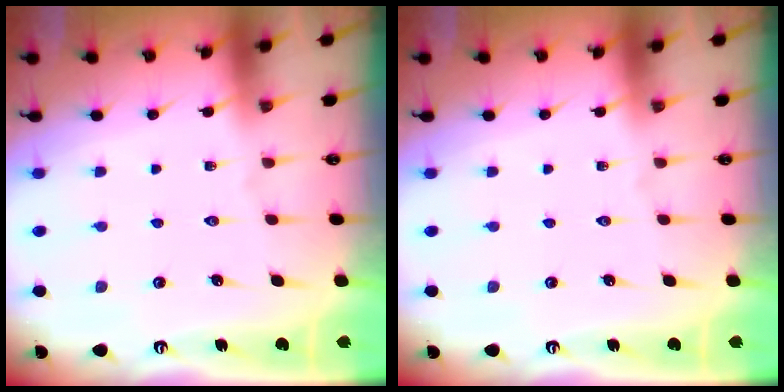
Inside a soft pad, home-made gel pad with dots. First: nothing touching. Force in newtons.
{"total": 0.0}